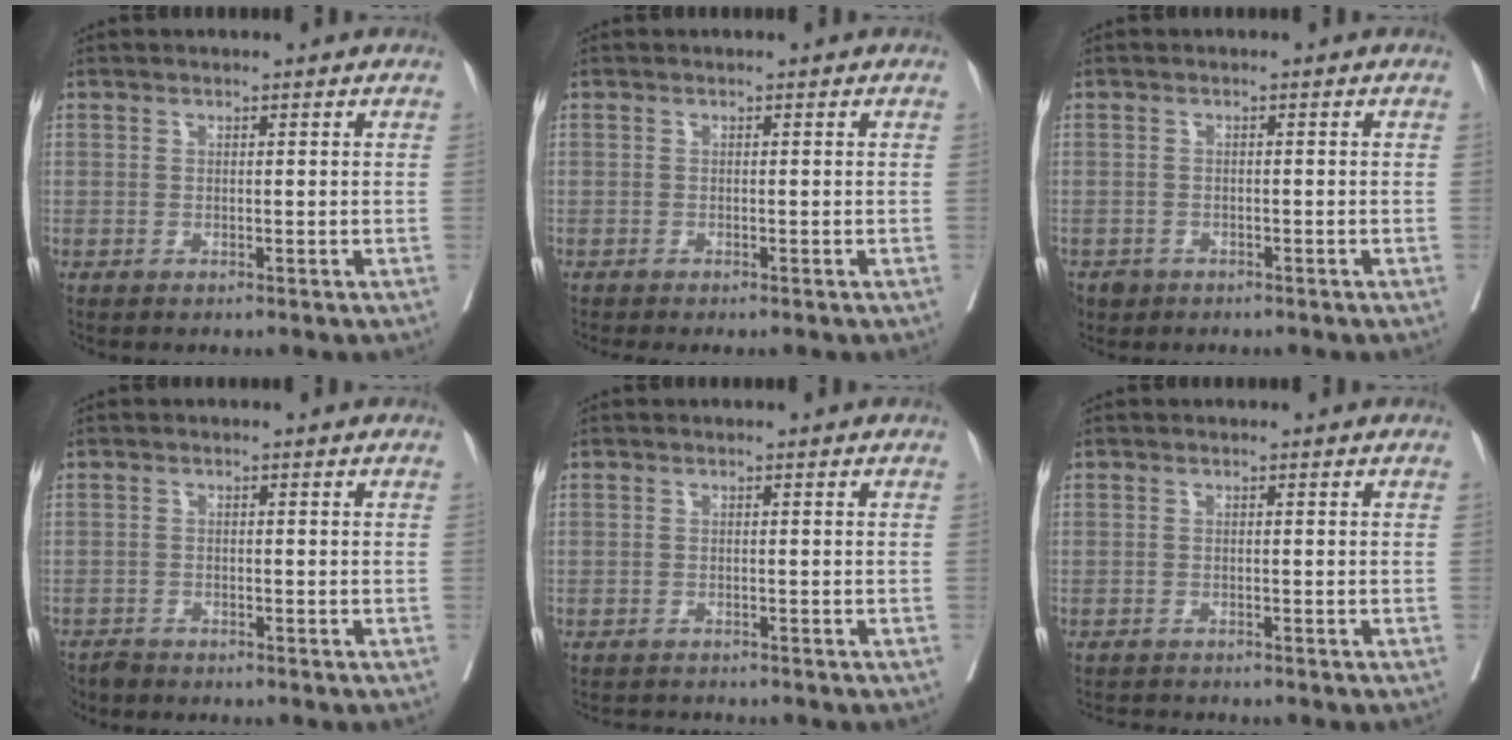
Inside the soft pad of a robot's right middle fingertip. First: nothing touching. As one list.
[{"total": 2.0, "force": [-1.8, 0.1, 0.9], "torque": [-0.009, -0.003, -0.026]}, {"total": 2.7, "force": [-1.8, 2.0, 0.2], "torque": [-0.004, 0.003, -0.031]}, {"total": 2.6, "force": [-2.5, 0.7, -0.3], "torque": [0.008, -0.007, -0.046]}, {"total": 2.5, "force": [-2.5, 0.2, 0.1], "torque": [0.001, -0.010, -0.040]}, {"total": 2.7, "force": [-2.7, -0.1, 0.2], "torque": [-0.001, -0.012, -0.044]}]